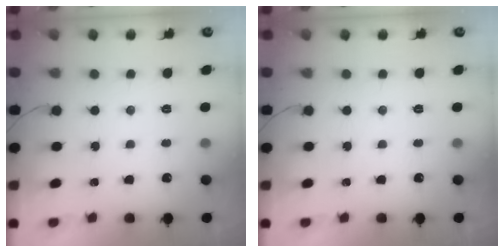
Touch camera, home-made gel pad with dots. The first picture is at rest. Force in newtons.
{"total": 0.0}